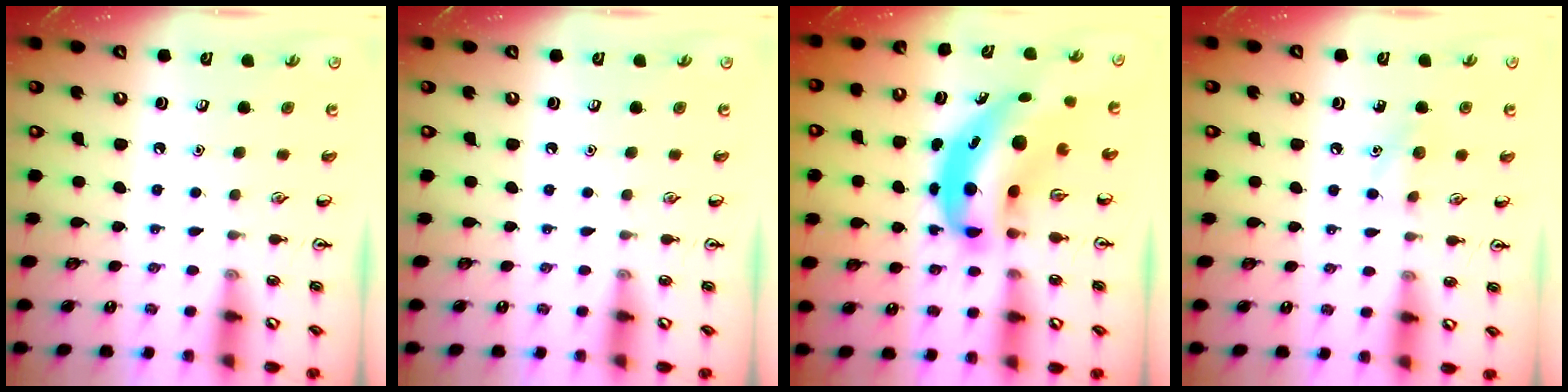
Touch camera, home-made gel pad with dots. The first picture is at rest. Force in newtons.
{"total": 0.0}
{"total": 10.4, "press": 10.0, "slide": 2.9}
{"total": 6.3, "press": 6.0, "slide": 2.0}